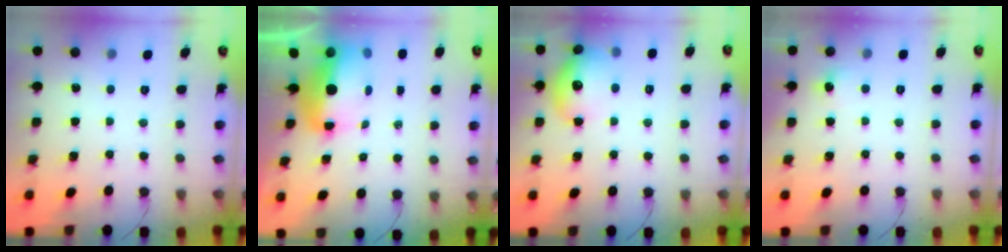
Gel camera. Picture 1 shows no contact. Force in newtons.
{"total": 8.7, "press": 8.6, "slide": 1.7}
{"total": 15.3, "press": 15.3, "slide": 1.3}
{"total": 6.0, "press": 4.2, "slide": 4.2}